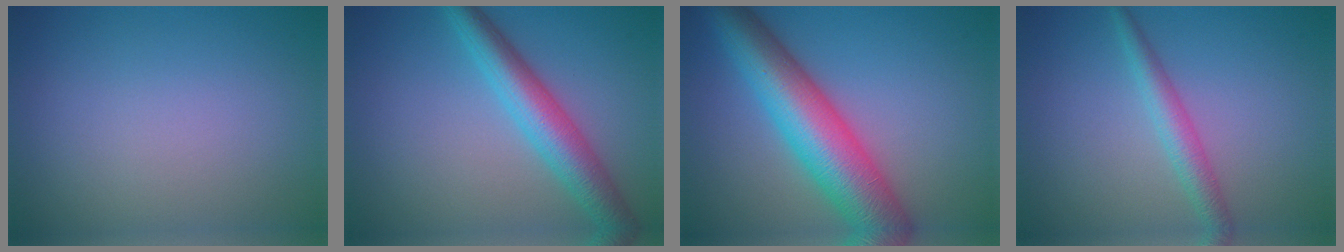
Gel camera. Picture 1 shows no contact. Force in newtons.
{"total": 5.3, "press": 5.3, "slide": 0.2}
{"total": 9.9, "press": 9.9, "slide": 0.3}
{"total": 2.5, "press": 2.5, "slide": 0.1}